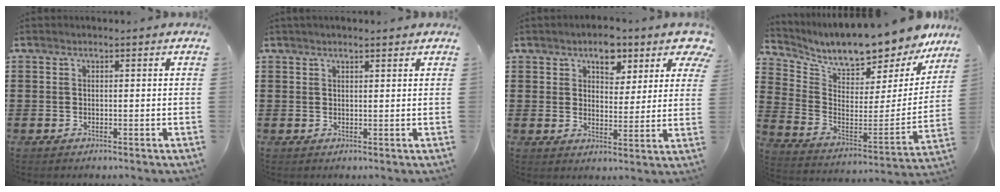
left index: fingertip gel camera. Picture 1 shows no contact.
{"total": 1.3, "force": [1.1, 0.2, 0.6], "torque": [-0.012, 0.002, 0.020]}
{"total": 7.0, "force": [5.0, 3.5, 3.3], "torque": [-0.052, -0.008, 0.082]}
{"total": 9.1, "force": [8.8, 0.9, 2.2], "torque": [-0.067, -0.089, 0.140]}